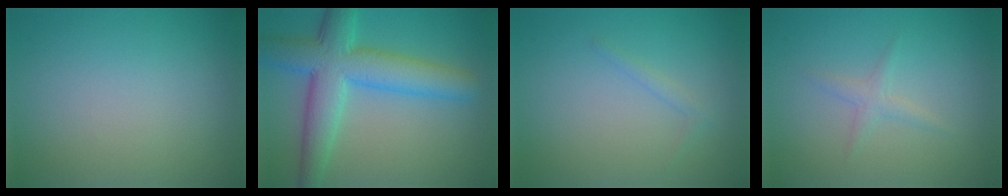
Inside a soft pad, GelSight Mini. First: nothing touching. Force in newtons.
{"total": 8.2, "press": 8.2, "slide": 0.2}
{"total": 0.8, "press": 0.8, "slide": 0.1}
{"total": 1.2, "press": 1.2, "slide": 0.0}